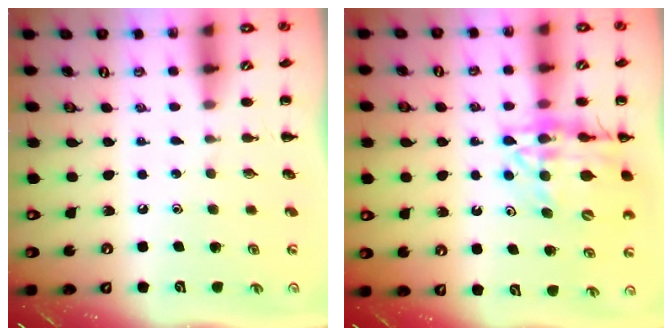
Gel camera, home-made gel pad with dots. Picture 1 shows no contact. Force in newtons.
{"total": 18.3, "press": 17.9, "slide": 3.8}